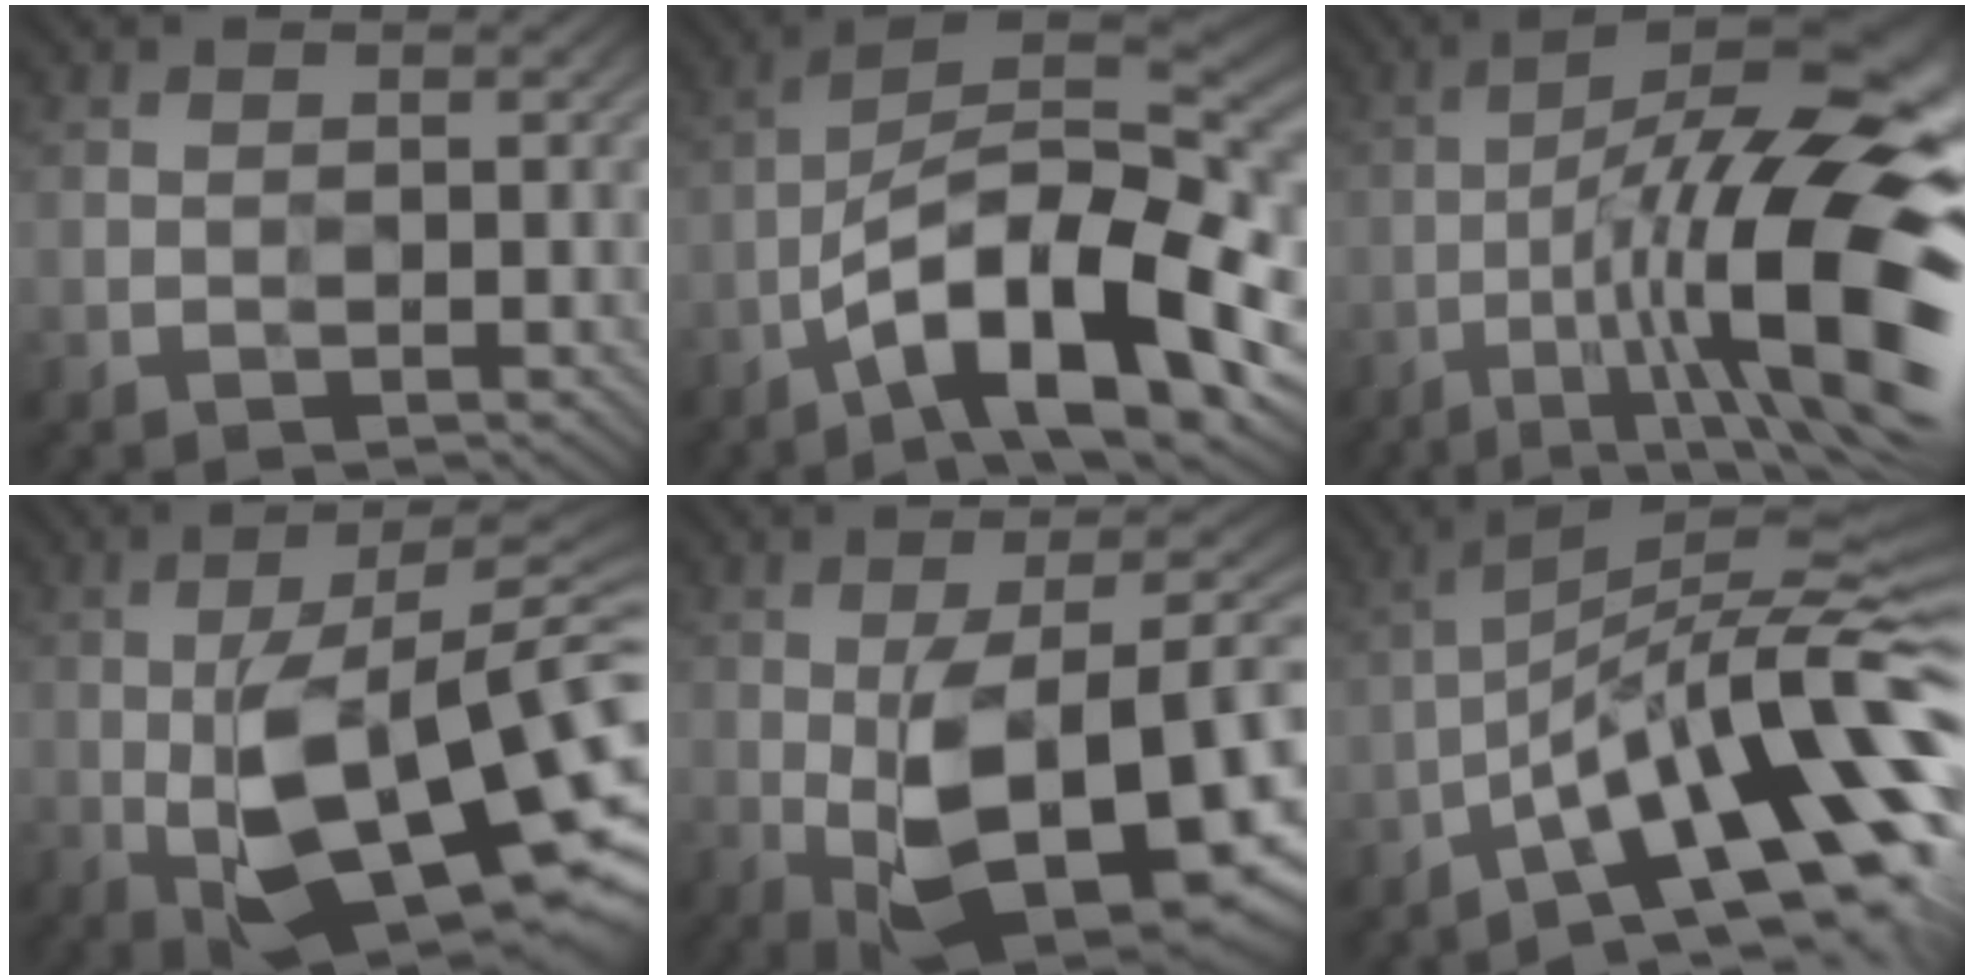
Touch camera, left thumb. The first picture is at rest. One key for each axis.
{"total": 15.3, "fx": -7.2, "fy": 5.4, "fz": 12.3, "tx": -0.207, "ty": 0.003, "tz": -0.133}
{"total": 18.2, "fx": -5.1, "fy": 5.3, "fz": 16.7, "tx": -0.249, "ty": -0.002, "tz": -0.076}
{"total": 16.9, "fx": -2.9, "fy": 6.4, "fz": 15.4, "tx": -0.254, "ty": -0.004, "tz": -0.043}
{"total": 16.1, "fx": -3.5, "fy": 7.2, "fz": 14.0, "tx": -0.206, "ty": 0.003, "tz": -0.046}
{"total": 16.8, "fx": -7.0, "fy": 4.3, "fz": 14.7, "tx": -0.212, "ty": 0.010, "tz": -0.130}